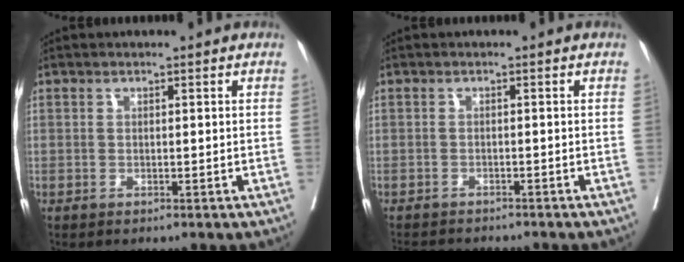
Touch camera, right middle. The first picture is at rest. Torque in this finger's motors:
{"motor_torque": [0.12, -0.38, 0.06, 0.02]}